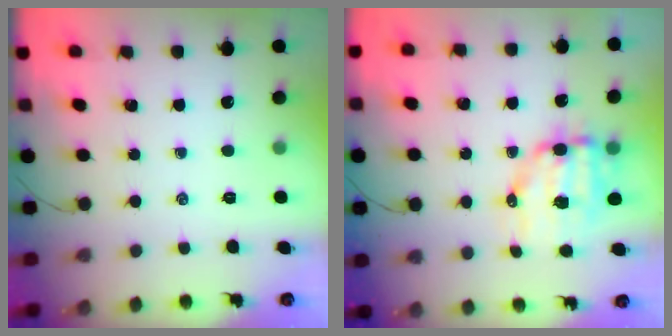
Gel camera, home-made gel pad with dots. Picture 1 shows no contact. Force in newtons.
{"total": 10.0, "press": 9.8, "slide": 2.2}